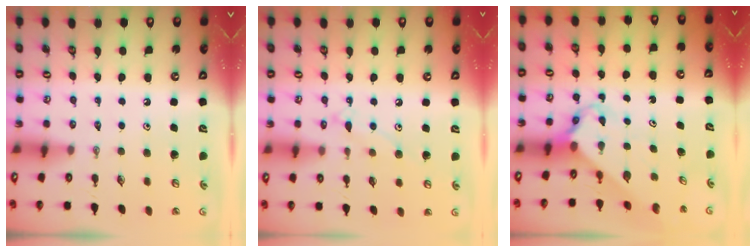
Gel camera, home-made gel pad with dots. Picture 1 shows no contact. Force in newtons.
{"total": 7.7, "press": 7.7, "slide": 0.5}
{"total": 2.8, "press": 2.8, "slide": 0.2}